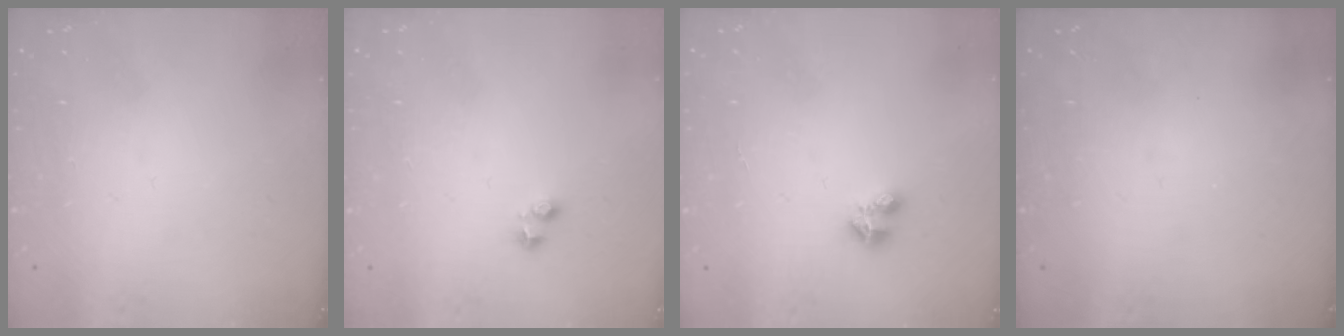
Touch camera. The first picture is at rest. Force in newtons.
{"total": 1.9, "press": 1.9, "slide": 0.5}
{"total": 3.2, "press": 3.2, "slide": 0.3}
{"total": 0.0}